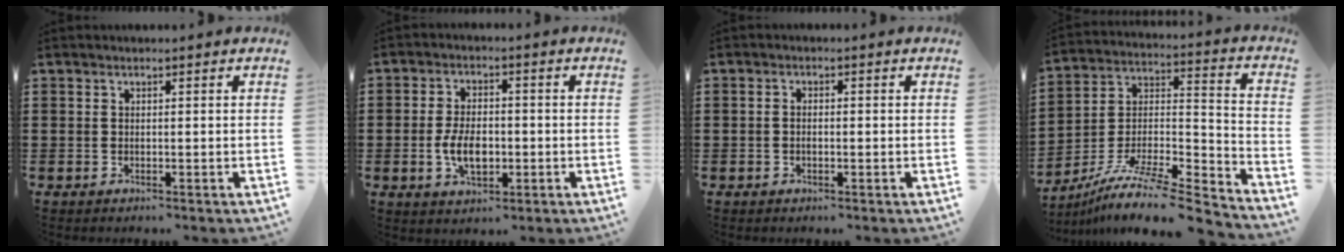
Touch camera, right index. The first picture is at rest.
{"total": 6.0, "force": [-1.1, 3.3, 4.9], "torque": [-0.095, -0.002, -0.022]}
{"total": 1.0, "force": [-0.4, 0.4, 0.9], "torque": [-0.018, -0.005, -0.006]}
{"total": 9.8, "force": [-7.9, 1.6, 5.6], "torque": [-0.103, 0.006, -0.157]}